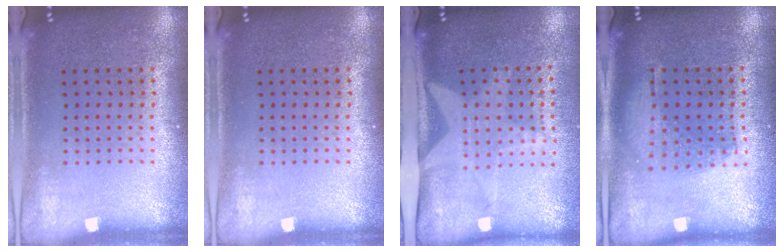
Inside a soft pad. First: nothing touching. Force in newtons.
{"total": 0.0}
{"total": 2.1, "press": 1.5, "slide": 1.4}
{"total": 1.2, "press": 1.1, "slide": 0.4}